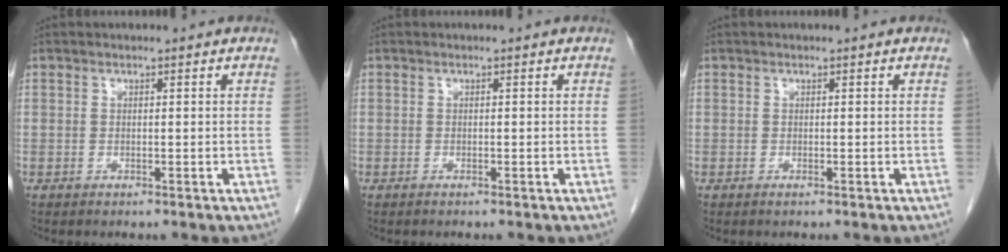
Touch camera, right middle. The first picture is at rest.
{"total": 0.0}
{"total": 0.0}